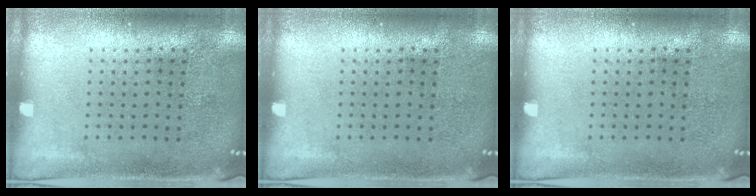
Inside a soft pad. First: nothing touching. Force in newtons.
{"total": 0.0}
{"total": 0.0}